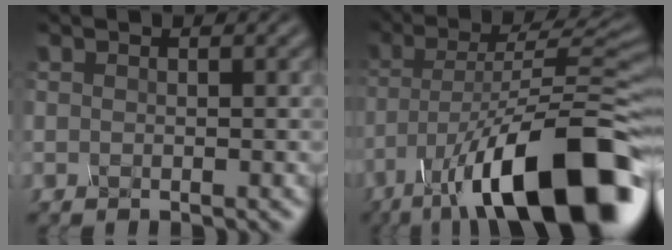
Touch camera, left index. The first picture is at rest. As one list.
[{"total": 13.5, "force": [-6.9, 5.1, 10.4], "torque": [-0.180, 0.002, -0.099]}]